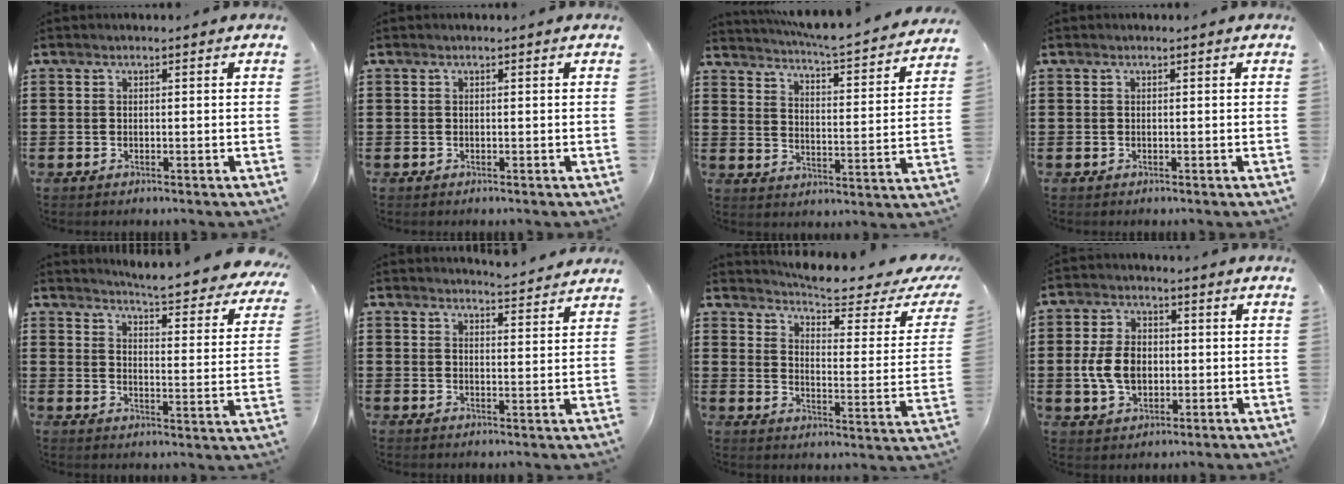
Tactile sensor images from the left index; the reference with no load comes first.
{"total": 0.0}
{"total": 4.5, "force": [4.3, -0.7, 1.2], "torque": [-0.047, -0.041, 0.064]}
{"total": 0.0}
{"total": 5.2, "force": [4.9, -0.6, 1.8], "torque": [-0.042, -0.050, 0.077]}
{"total": 3.5, "force": [3.4, -0.3, 0.2], "torque": [-0.007, -0.018, 0.062]}
{"total": 5.5, "force": [4.8, 0.1, 2.7], "torque": [-0.062, -0.042, 0.074]}
{"total": 6.6, "force": [-0.4, 4.5, 4.8], "torque": [-0.107, 0.003, -0.015]}